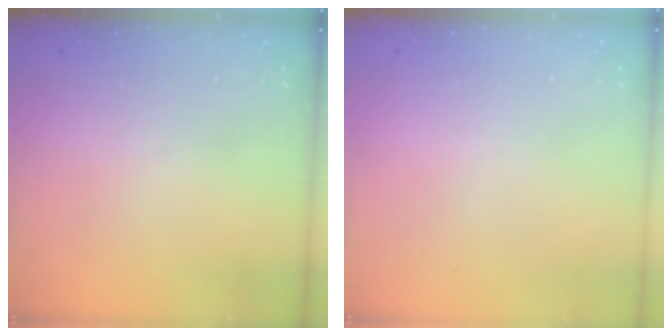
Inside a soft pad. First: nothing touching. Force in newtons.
{"total": 0.0}